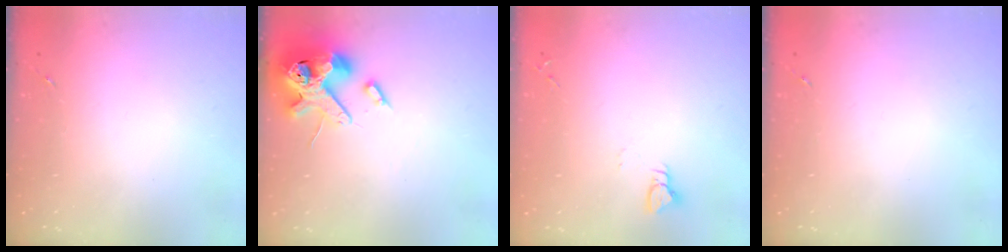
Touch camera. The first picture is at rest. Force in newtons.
{"total": 14.2, "press": 14.0, "slide": 2.3}
{"total": 3.5, "press": 3.5, "slide": 0.3}
{"total": 0.0}